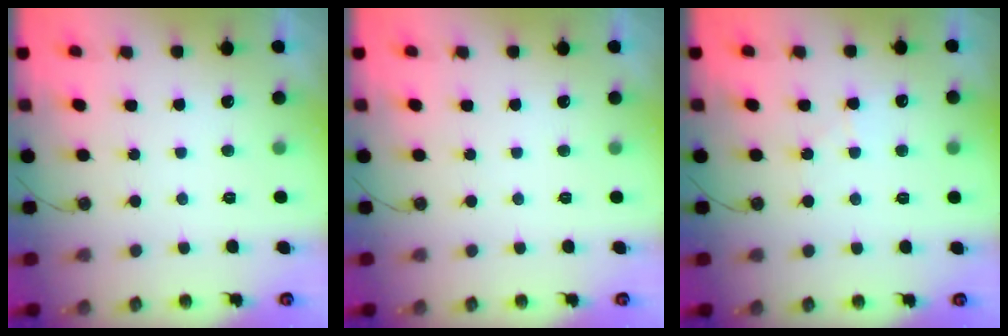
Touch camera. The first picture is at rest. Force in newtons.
{"total": 0.0}
{"total": 5.6, "press": 5.6, "slide": 0.7}